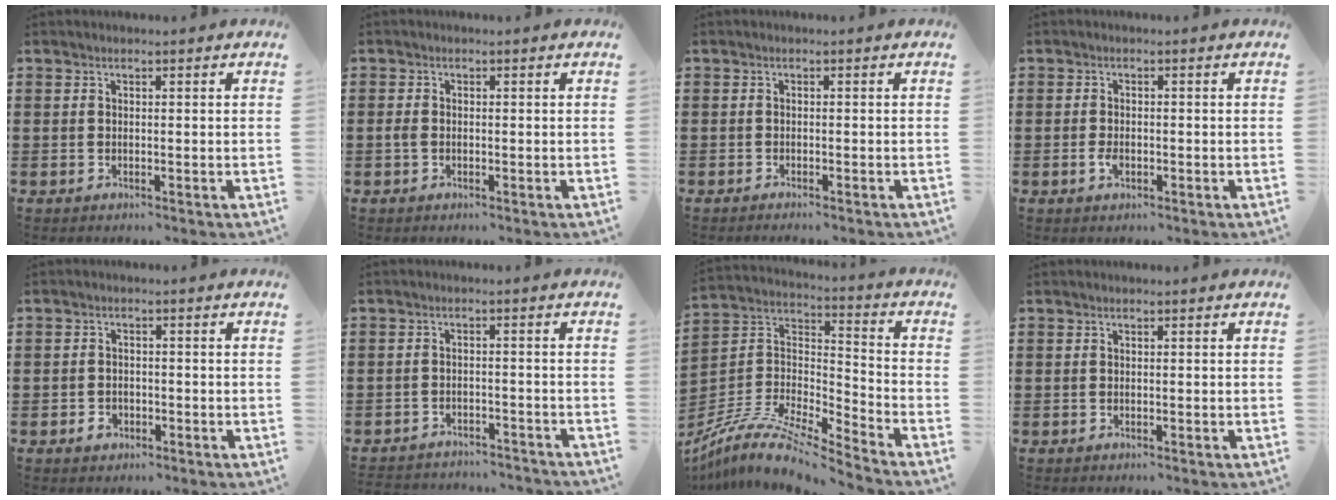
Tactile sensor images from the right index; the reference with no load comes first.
{"total": 1.2, "force": [-0.4, 0.8, 0.9], "torque": [-0.027, -0.003, -0.009]}
{"total": 0.8, "force": [-0.8, -0.1, 0.1], "torque": [-0.004, -0.003, -0.015]}
{"total": 1.8, "force": [-0.6, 0.8, 1.5], "torque": [-0.037, -0.007, -0.012]}
{"total": 1.7, "force": [-0.9, 1.1, 0.8], "torque": [-0.019, -0.004, -0.018]}
{"total": 2.8, "force": [-2.8, 0.2, 0.0], "torque": [-0.007, -0.002, -0.060]}
{"total": 9.9, "force": [-8.6, 1.8, 4.5], "torque": [-0.101, 0.006, -0.177]}
{"total": 0.0}